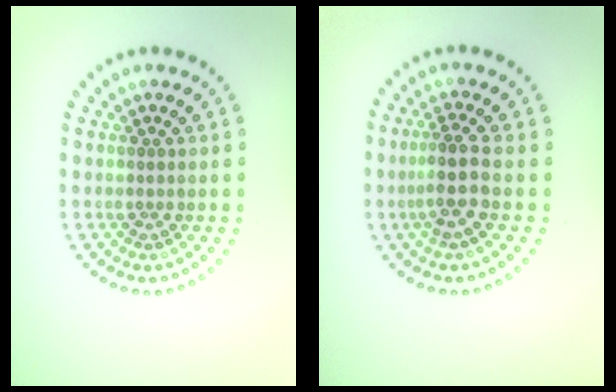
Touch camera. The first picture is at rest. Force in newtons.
{"total": 2.8, "press": 2.3, "slide": 1.6}